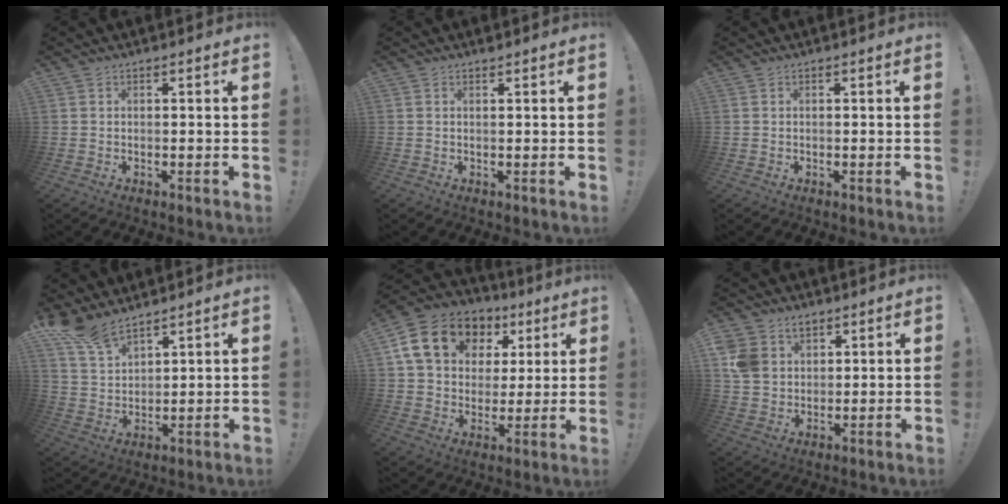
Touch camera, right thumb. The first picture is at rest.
{"total": 0.7, "force": [0.6, -0.2, 0.2], "torque": [-0.004, -0.002, 0.012]}
{"total": 0.0}
{"total": 9.6, "force": [8.2, 3.8, 3.3], "torque": [-0.069, -0.053, 0.158]}
{"total": 18.6, "force": [7.7, 14.0, 9.5], "torque": [-0.151, -0.018, 0.155]}
{"total": 8.9, "force": [4.1, 7.2, 3.2], "torque": [-0.062, -0.013, 0.085]}